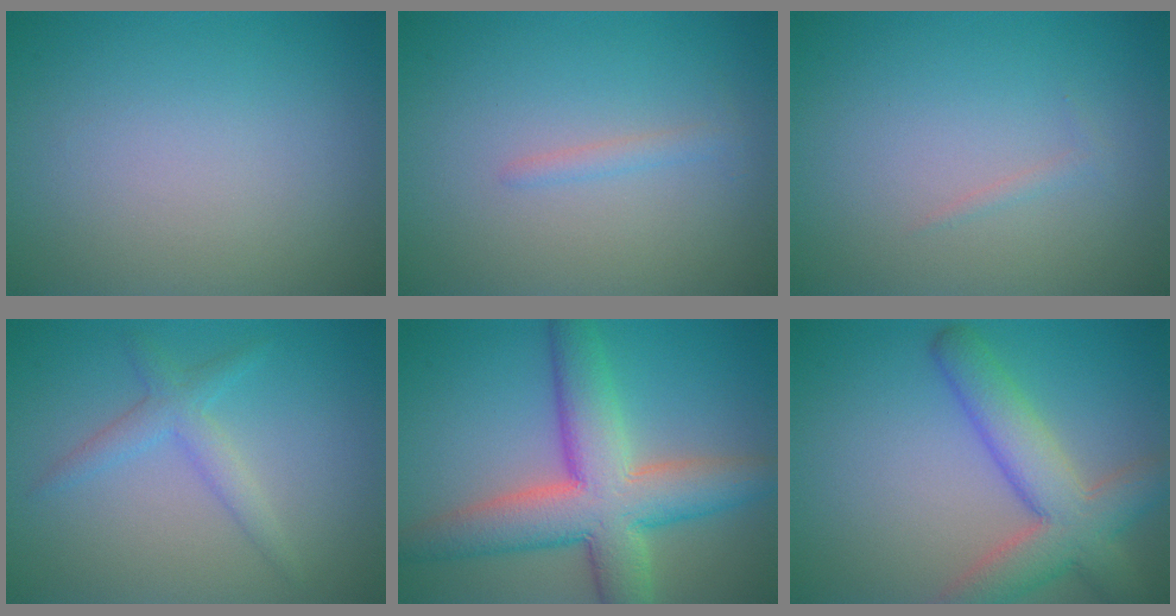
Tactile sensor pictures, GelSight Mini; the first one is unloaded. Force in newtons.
{"total": 1.0, "press": 1.0, "slide": 0.0}
{"total": 0.6, "press": 0.5, "slide": 0.1}
{"total": 2.2, "press": 2.2, "slide": 0.1}
{"total": 9.2, "press": 9.1, "slide": 0.5}
{"total": 6.6, "press": 6.5, "slide": 0.4}